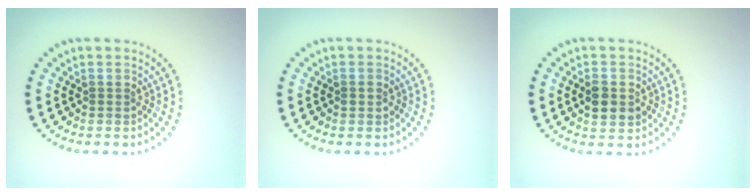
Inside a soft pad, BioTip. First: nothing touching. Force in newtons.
{"total": 0.9, "press": 0.9, "slide": 0.1}
{"total": 3.0, "press": 3.0, "slide": 0.1}